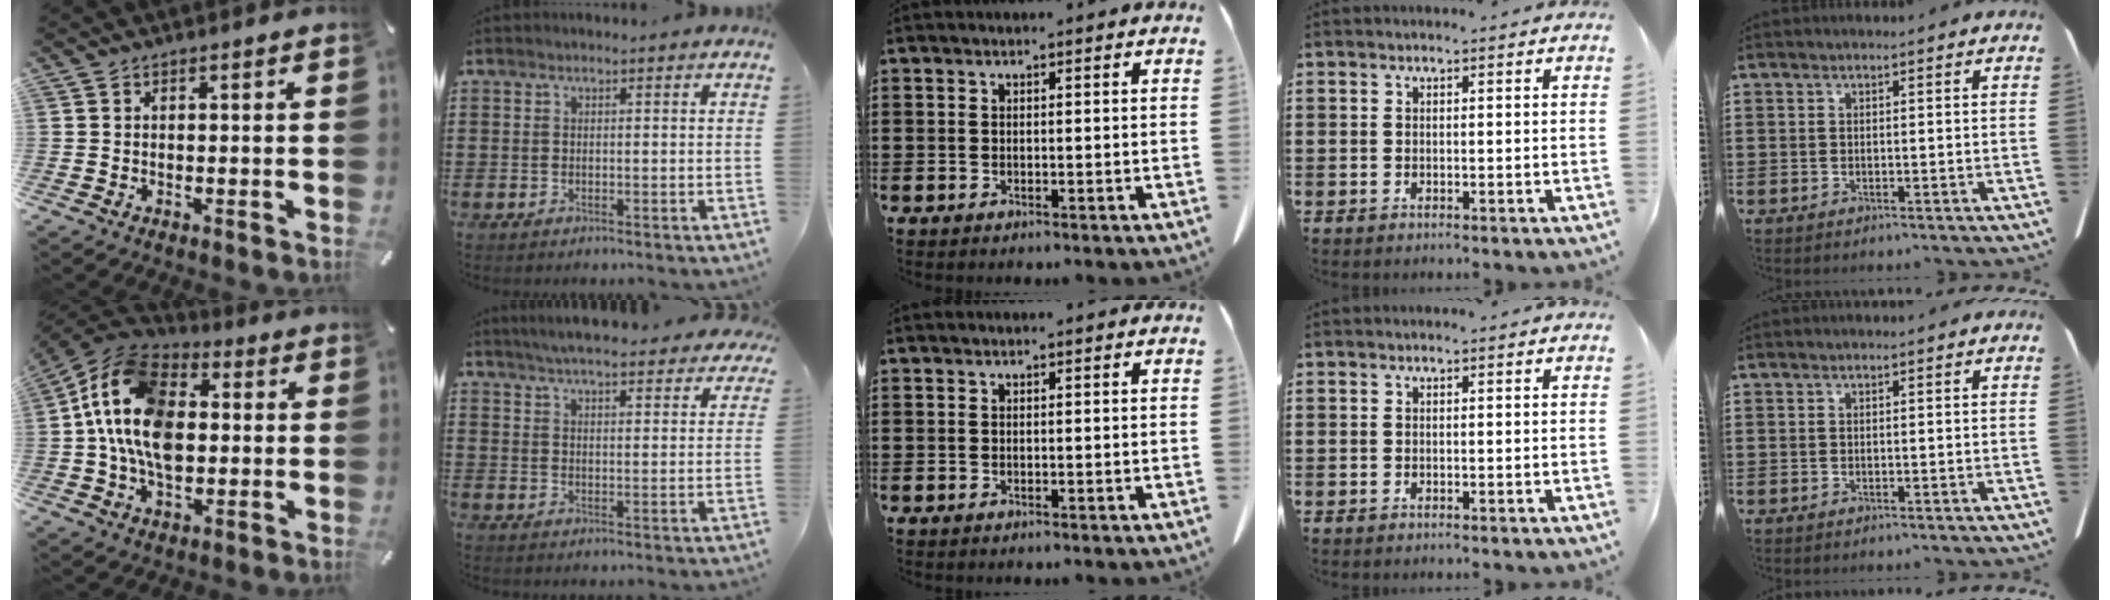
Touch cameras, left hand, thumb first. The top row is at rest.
{"thumb": {"total": 17.9, "force": [-0.3, 12.7, 12.6], "torque": [-0.281, 0.016, -0.009]}, "index": {"total": 5.7, "force": [5.4, 0.1, 1.7], "torque": [-0.051, -0.022, 0.097]}}